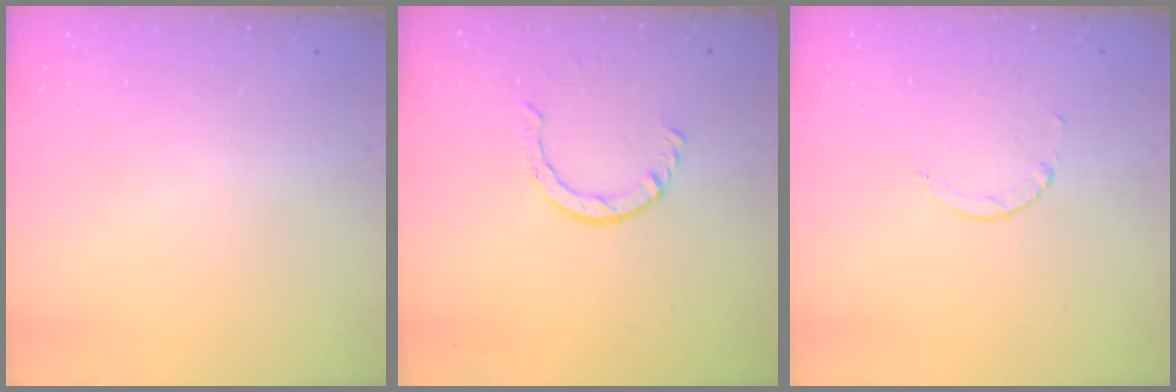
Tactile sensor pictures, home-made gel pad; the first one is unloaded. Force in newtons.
{"total": 2.9, "press": 2.9, "slide": 0.4}
{"total": 2.3, "press": 2.3, "slide": 0.3}